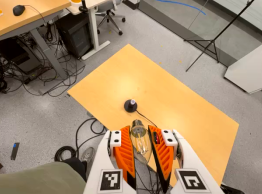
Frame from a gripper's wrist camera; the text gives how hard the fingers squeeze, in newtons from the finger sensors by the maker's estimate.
{"total": 21.1, "left": 22.5, "right": 19.7}